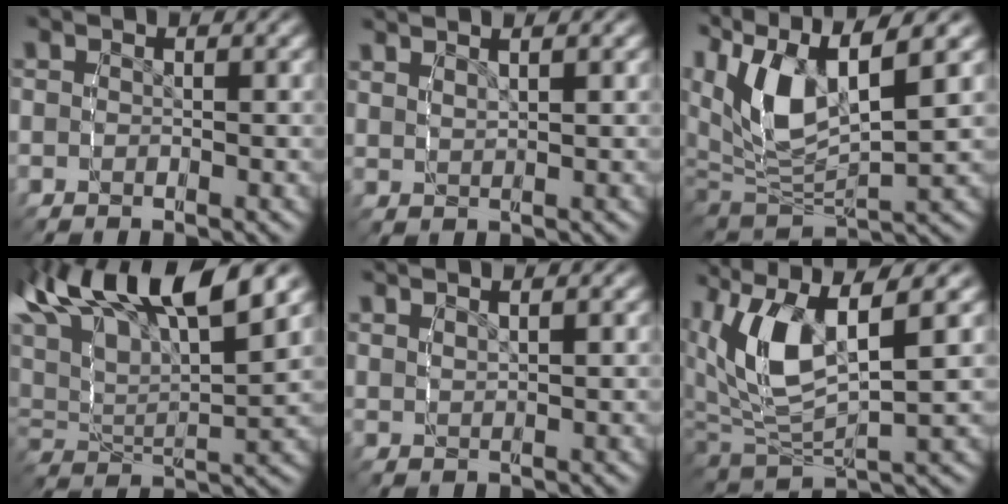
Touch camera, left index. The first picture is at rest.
{"total": 3.1, "force": [2.1, 1.3, 1.9], "torque": [-0.032, 0.006, 0.036]}
{"total": 10.8, "force": [2.2, 7.0, 7.9], "torque": [-0.182, -0.009, 0.035]}
{"total": 11.6, "force": [4.3, 7.6, 7.7], "torque": [-0.176, -0.006, 0.063]}
{"total": 2.8, "force": [2.0, 1.1, 1.6], "torque": [-0.028, 0.005, 0.035]}
{"total": 8.0, "force": [1.4, 4.7, 6.3], "torque": [-0.158, -0.013, 0.028]}